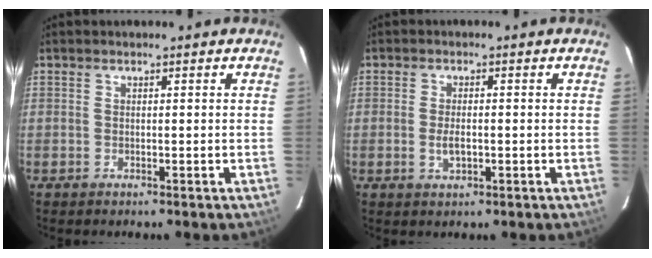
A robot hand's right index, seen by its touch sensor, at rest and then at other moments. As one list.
[{"total": 3.0, "force": [-0.7, 1.4, 2.6], "torque": [-0.047, -0.005, -0.010]}]